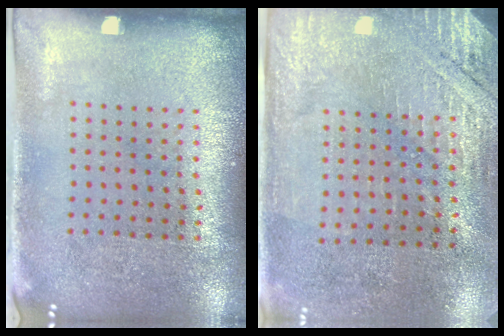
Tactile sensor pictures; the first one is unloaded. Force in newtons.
{"total": 2.7, "press": 2.5, "slide": 1.1}